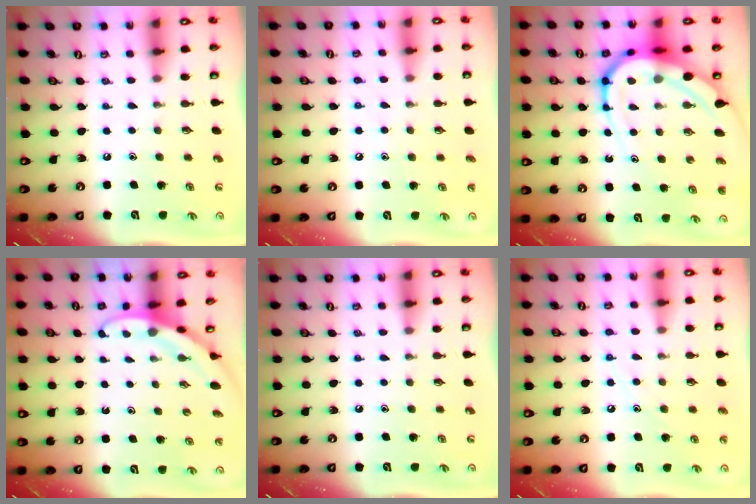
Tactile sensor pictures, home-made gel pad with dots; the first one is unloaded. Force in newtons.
{"total": 5.6, "press": 5.5, "slide": 0.5}
{"total": 16.0, "press": 15.9, "slide": 1.7}
{"total": 2.8, "press": 2.8, "slide": 0.0}
{"total": 0.0}
{"total": 7.0, "press": 7.0, "slide": 0.6}